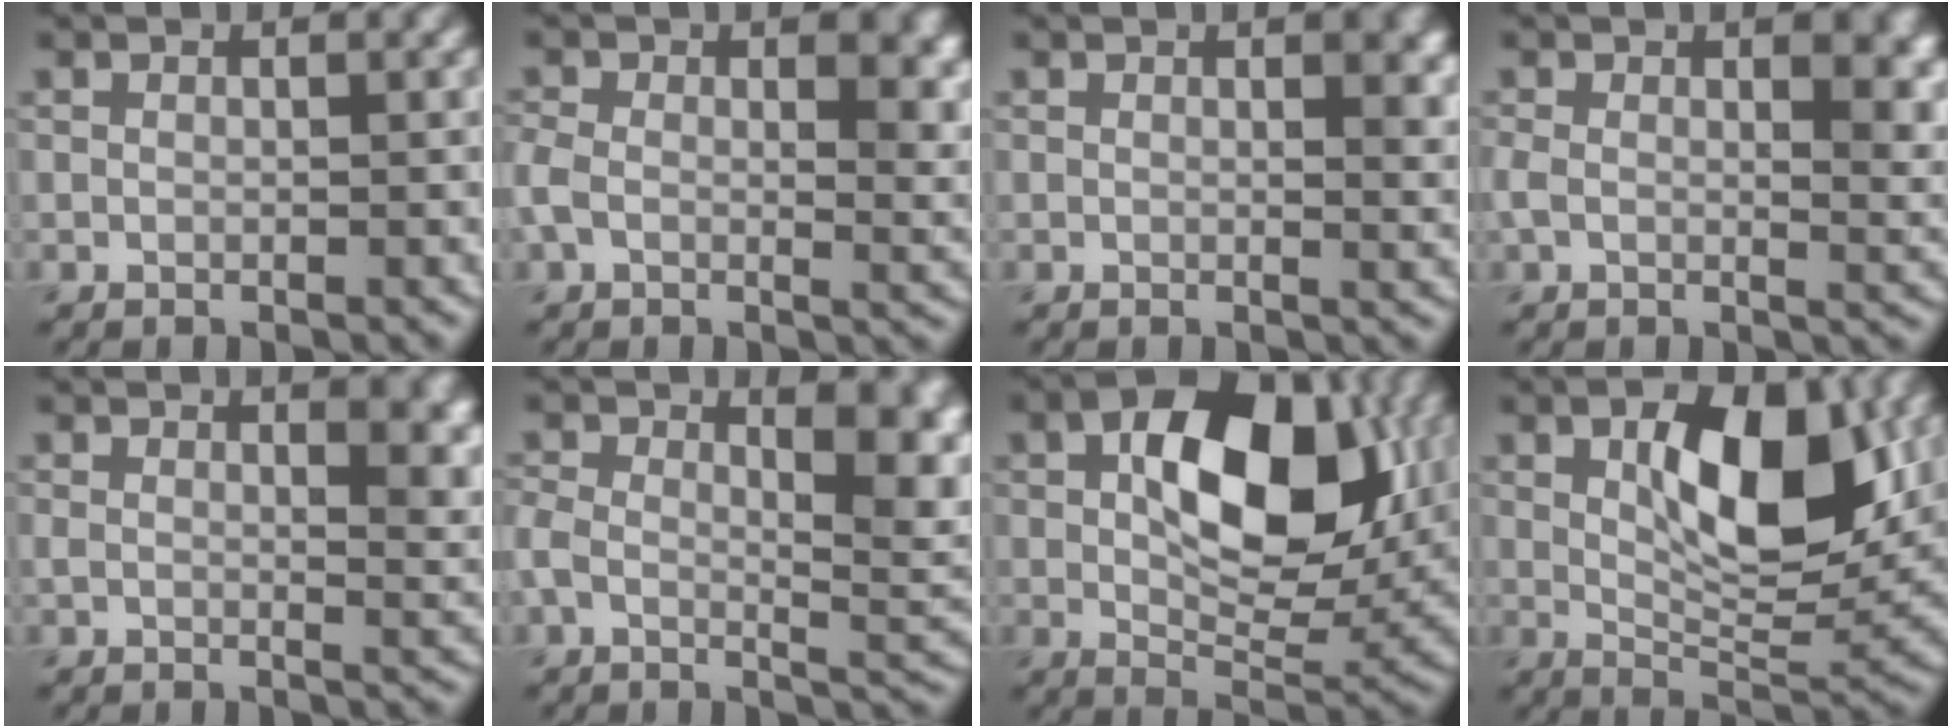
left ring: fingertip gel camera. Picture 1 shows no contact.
{"total": 8.6, "force": [0.9, 5.3, 6.7], "torque": [-0.125, -0.003, 0.006]}
{"total": 3.1, "force": [1.2, 1.2, 2.6], "torque": [-0.023, 0.001, 0.017]}
{"total": 8.1, "force": [1.6, 4.4, 6.7], "torque": [-0.102, -0.005, 0.022]}
{"total": 7.1, "force": [3.0, 3.3, 5.6], "torque": [-0.041, 0.006, 0.045]}
{"total": 10.7, "force": [1.6, 5.7, 9.0], "torque": [-0.141, -0.004, 0.025]}
{"total": 12.7, "force": [2.5, 7.0, 10.3], "torque": [-0.145, 0.008, 0.040]}
{"total": 9.4, "force": [2.2, 4.2, 8.1], "torque": [-0.126, -0.001, 0.037]}